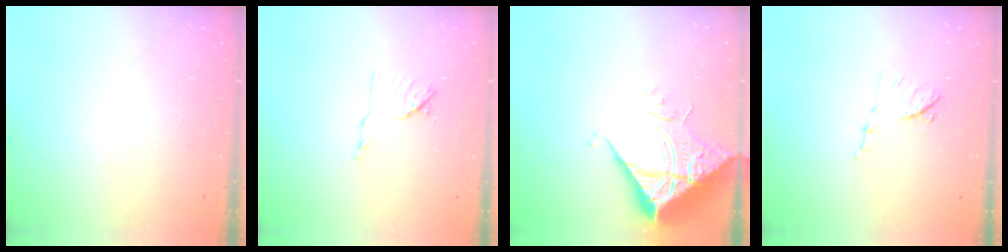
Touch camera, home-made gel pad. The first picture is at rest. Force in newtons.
{"total": 7.1, "press": 7.0, "slide": 1.2}
{"total": 10.7, "press": 10.6, "slide": 1.0}
{"total": 7.4, "press": 7.4, "slide": 0.4}